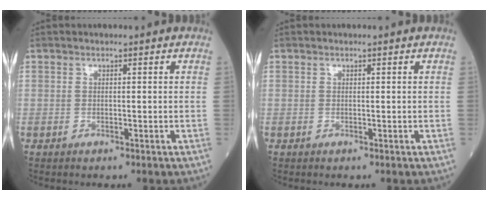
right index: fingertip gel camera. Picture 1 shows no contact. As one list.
[{"total": 0.0}]